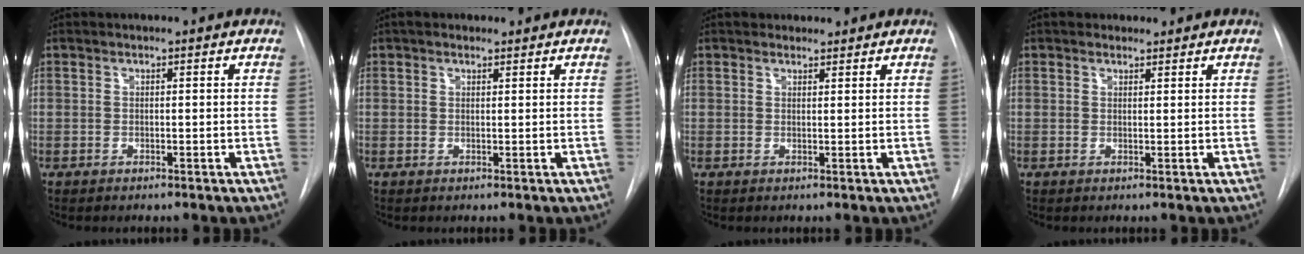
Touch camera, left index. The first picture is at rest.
{"total": 1.4, "force": [1.0, 0.7, 0.6], "torque": [-0.016, 0.011, 0.014]}
{"total": 1.9, "force": [1.7, 0.9, 0.1], "torque": [-0.001, 0.012, 0.025]}
{"total": 1.2, "force": [0.9, 0.7, 0.1], "torque": [-0.002, 0.006, 0.011]}